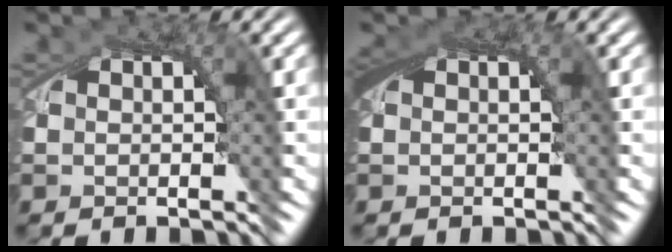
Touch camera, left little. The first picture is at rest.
{"total": 1.5, "force": [0.0, 0.9, 1.2], "torque": [-0.022, -0.004, 0.002]}